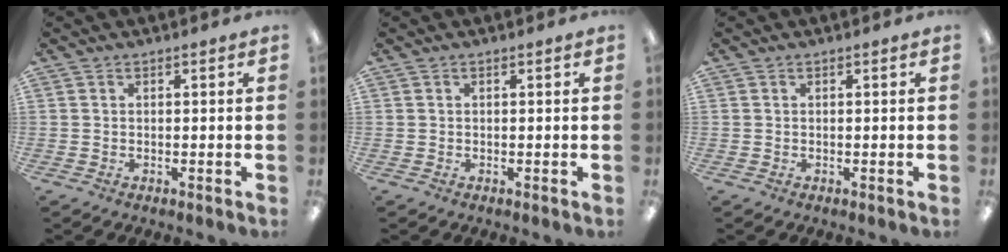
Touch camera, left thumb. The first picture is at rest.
{"total": 0.0}
{"total": 0.0}